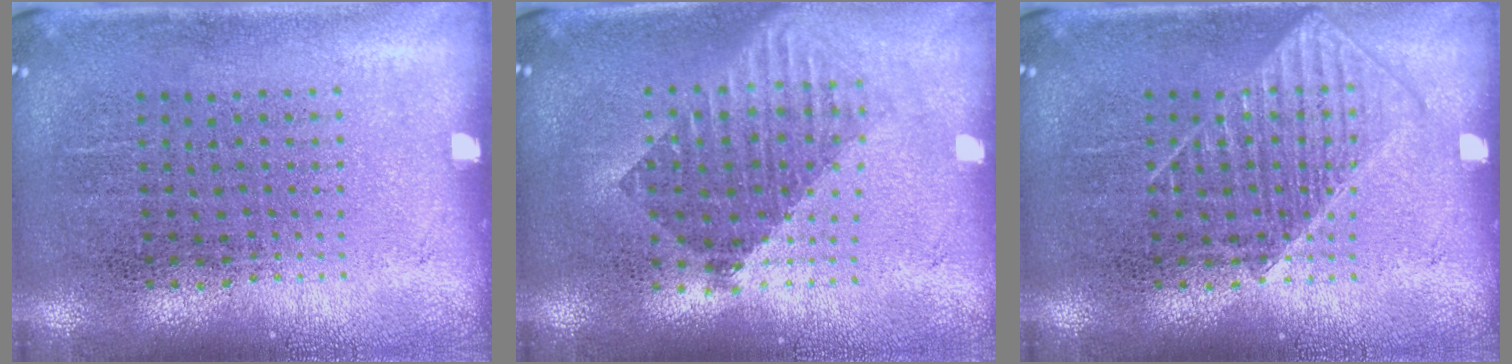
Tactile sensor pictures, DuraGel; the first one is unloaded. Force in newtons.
{"total": 1.6, "press": 1.4, "slide": 0.9}
{"total": 1.7, "press": 1.7, "slide": 0.3}